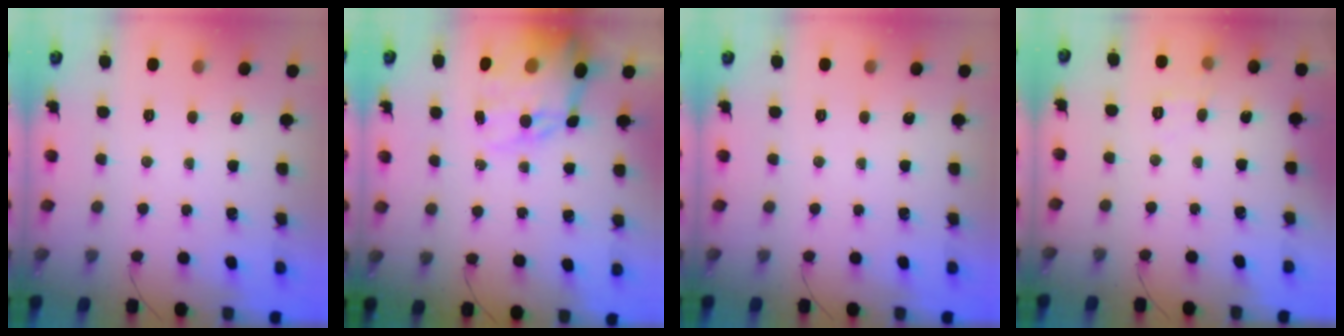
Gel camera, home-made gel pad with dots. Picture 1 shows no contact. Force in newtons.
{"total": 14.9, "press": 14.6, "slide": 3.1}
{"total": 0.0}
{"total": 6.5, "press": 6.4, "slide": 1.4}